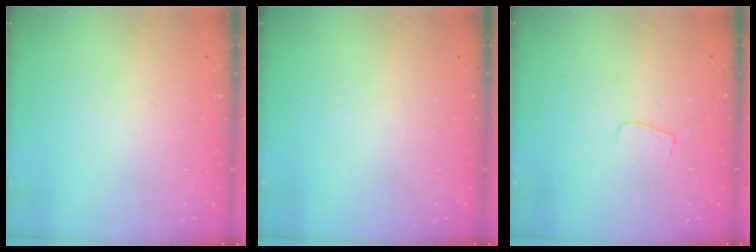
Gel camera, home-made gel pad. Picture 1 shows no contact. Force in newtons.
{"total": 0.0}
{"total": 3.9, "press": 3.9, "slide": 0.4}